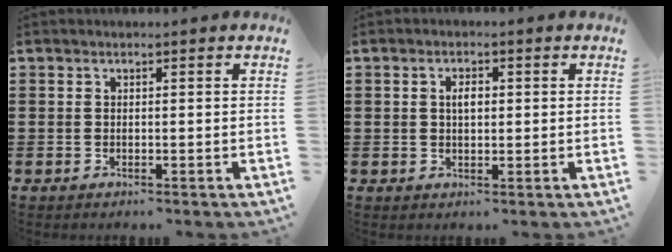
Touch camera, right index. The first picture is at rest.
{"total": 2.3, "force": [0.4, 1.0, 2.0], "torque": [-0.041, 0.006, 0.005]}